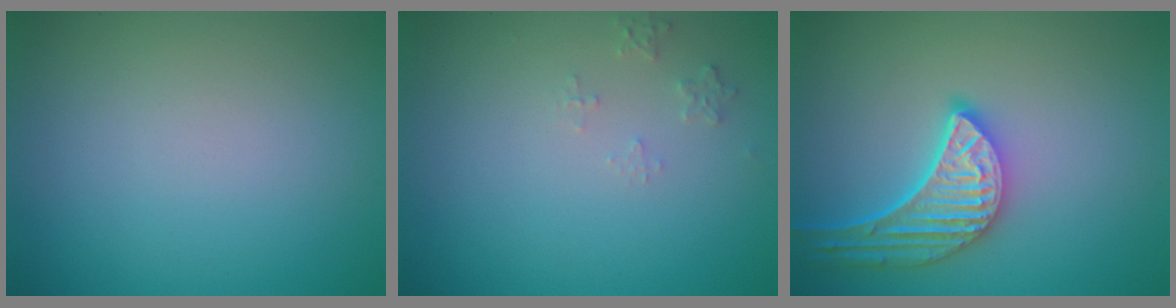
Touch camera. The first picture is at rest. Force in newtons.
{"total": 1.1, "press": 1.1, "slide": 0.2}
{"total": 5.2, "press": 4.4, "slide": 2.7}